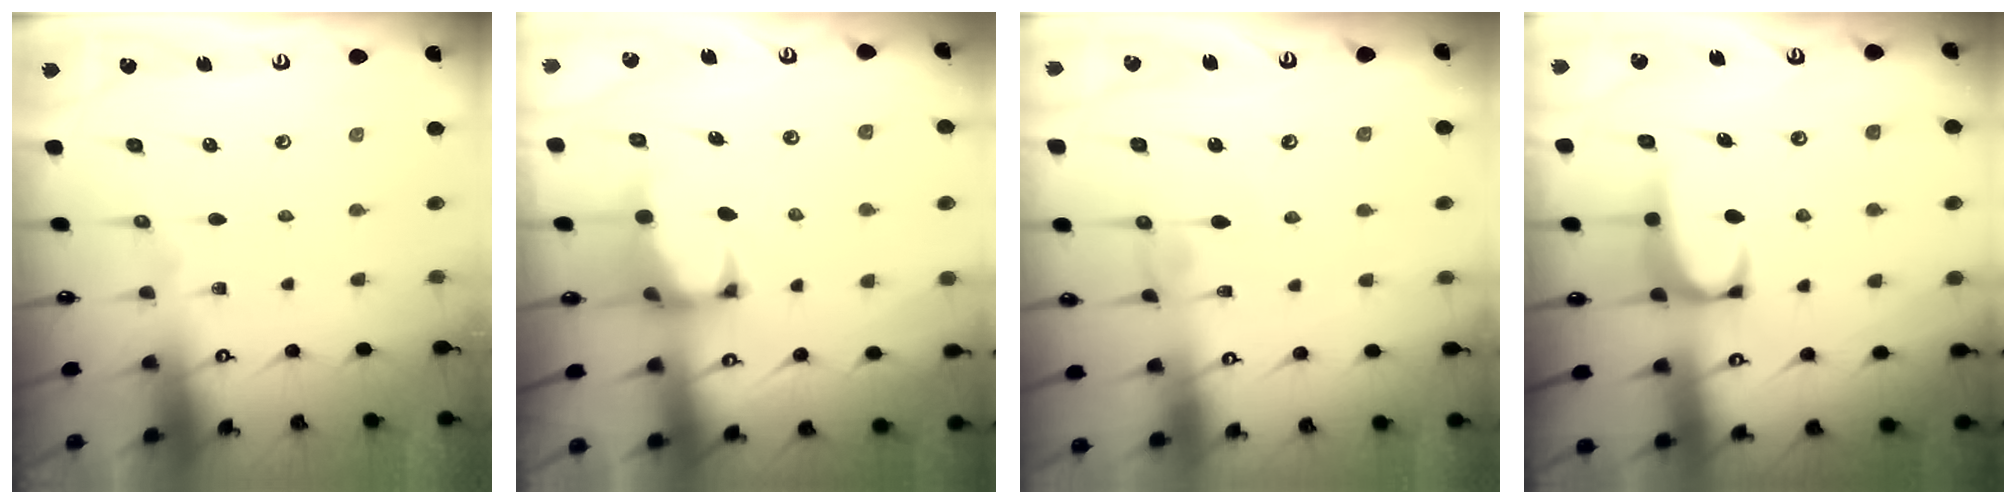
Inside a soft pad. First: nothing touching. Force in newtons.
{"total": 1.2, "press": 0.8, "slide": 1.0}
{"total": 1.1, "press": 1.1, "slide": 0.2}
{"total": 2.0, "press": 2.0, "slide": 0.3}